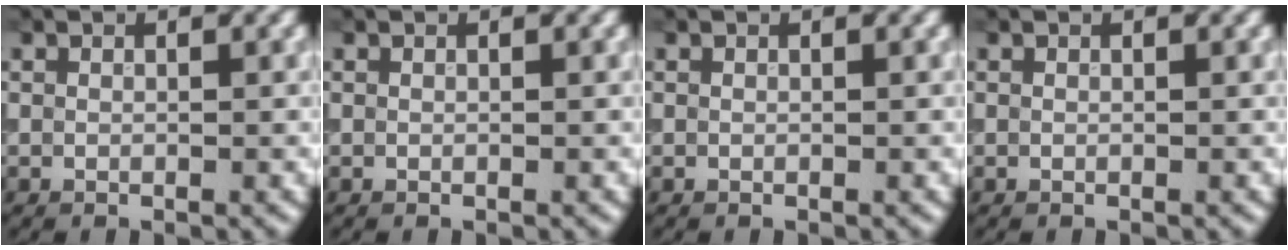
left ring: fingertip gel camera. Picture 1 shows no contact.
{"total": 0.0}
{"total": 0.0}
{"total": 0.0}